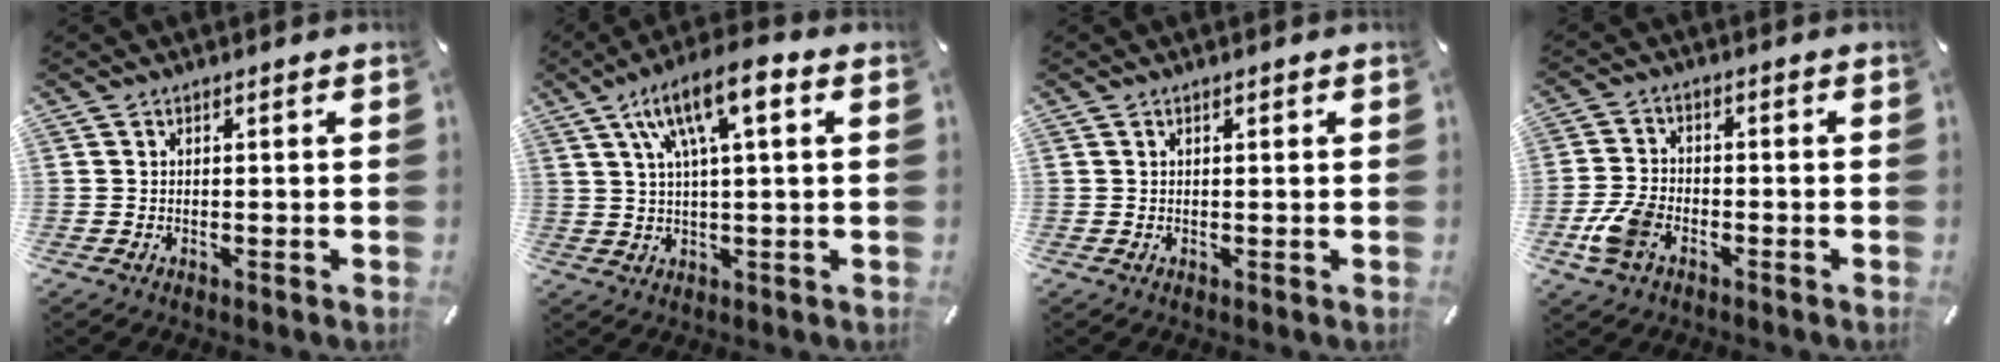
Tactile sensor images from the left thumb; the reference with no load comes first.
{"total": 12.2, "force": [4.9, 3.6, 10.6], "torque": [-0.201, -0.001, 0.088]}
{"total": 0.7, "force": [0.3, 0.3, 0.6], "torque": [-0.011, 0.003, 0.004]}
{"total": 7.1, "force": [-3.3, 4.5, 4.4], "torque": [-0.107, 0.010, -0.065]}